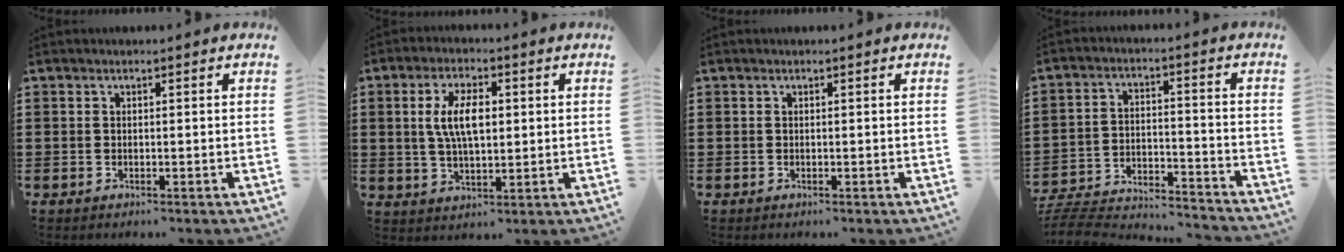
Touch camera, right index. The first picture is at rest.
{"total": 7.3, "force": [1.2, 3.1, 6.4], "torque": [-0.136, 0.009, 0.016]}
{"total": 0.0}
{"total": 5.3, "force": [-5.1, 0.7, 1.2], "torque": [-0.040, -0.007, -0.109]}